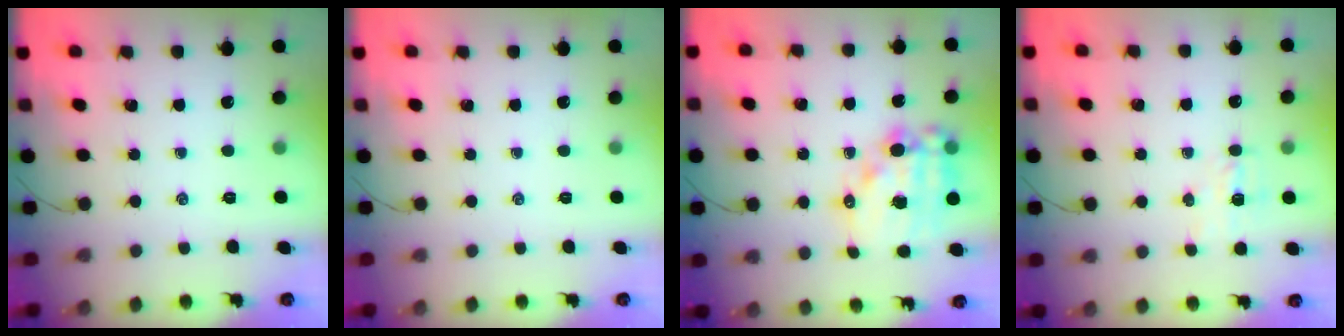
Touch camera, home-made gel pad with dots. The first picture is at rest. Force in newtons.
{"total": 0.0}
{"total": 15.7, "press": 15.4, "slide": 3.1}
{"total": 4.4, "press": 4.3, "slide": 1.1}